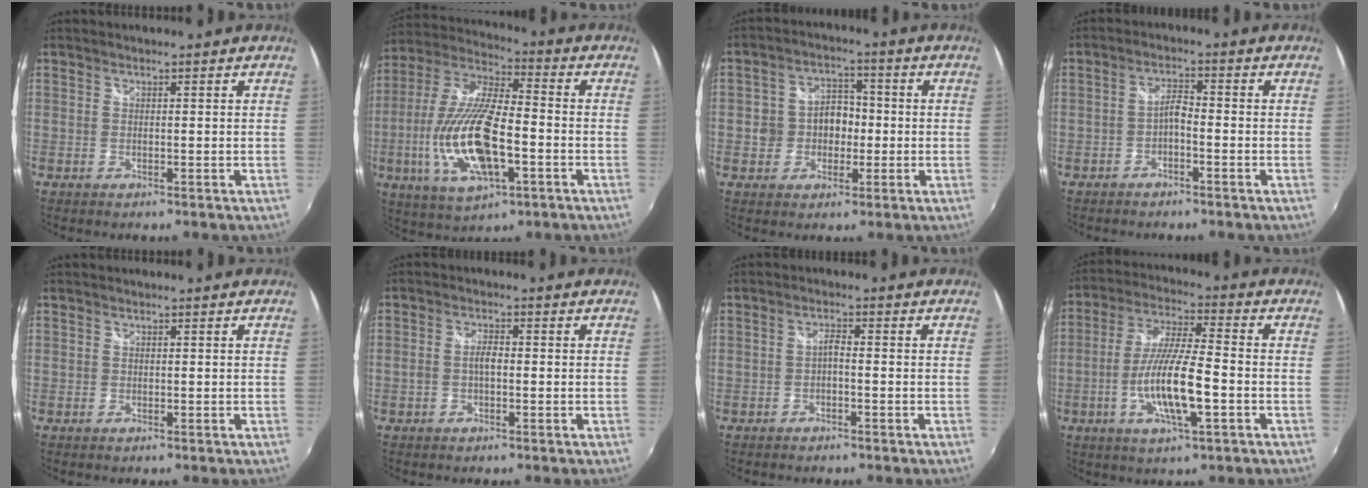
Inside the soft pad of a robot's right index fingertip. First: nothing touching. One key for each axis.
{"total": 18.8, "fx": -5.0, "fy": 6.7, "fz": 16.9, "tx": -0.350, "ty": -0.014, "tz": -0.090}
{"total": 6.9, "fx": -1.2, "fy": 6.1, "fz": 3.0, "tx": -0.062, "ty": 0.022, "tz": -0.016}
{"total": 2.7, "fx": -1.7, "fy": 0.8, "fz": 1.9, "tx": -0.041, "ty": 0.008, "tz": -0.031}
{"total": 0.0}
{"total": 2.6, "fx": -0.5, "fy": 1.2, "fz": 2.3, "tx": -0.046, "ty": 0.004, "tz": -0.010}
{"total": 1.6, "fx": -0.8, "fy": 0.4, "fz": 1.3, "tx": -0.026, "ty": 0.005, "tz": -0.017}
{"total": 12.5, "fx": -3.7, "fy": 2.0, "fz": 11.8, "tx": -0.234, "ty": -0.005, "tz": -0.069}